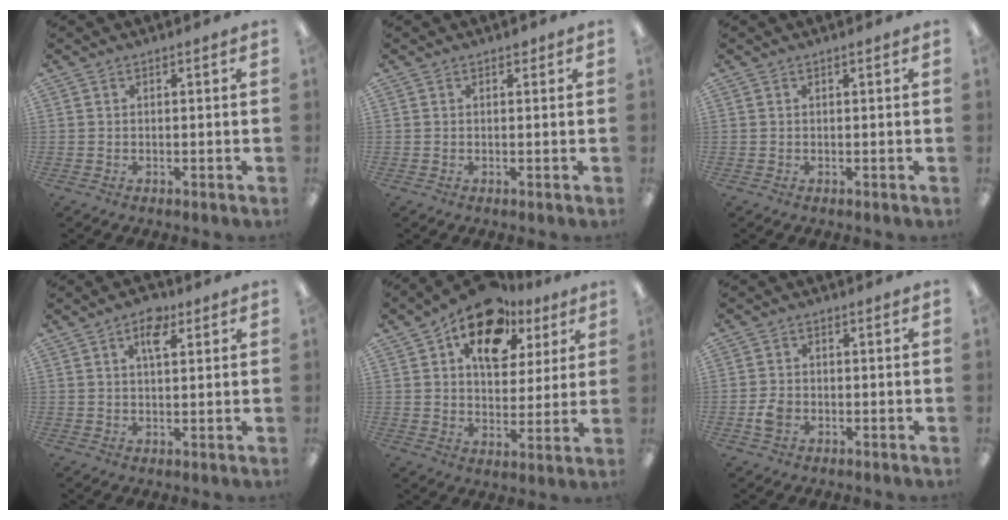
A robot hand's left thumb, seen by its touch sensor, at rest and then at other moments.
{"total": 0.9, "force": [0.6, 0.5, 0.5], "torque": [-0.002, -0.002, 0.008]}
{"total": 0.0}
{"total": 5.3, "force": [2.8, 2.5, 3.7], "torque": [-0.051, -0.006, 0.042]}
{"total": 15.3, "force": [9.1, 9.5, 7.9], "torque": [-0.122, -0.042, 0.163]}
{"total": 3.3, "force": [-1.3, 2.6, 1.6], "torque": [-0.033, 0.004, -0.024]}